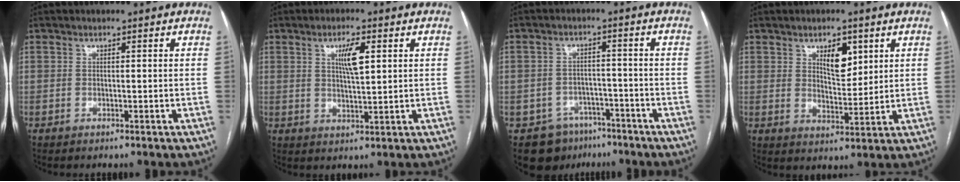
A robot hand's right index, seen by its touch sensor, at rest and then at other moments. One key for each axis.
{"total": 4.9, "fx": 1.7, "fy": 0.8, "fz": 4.5, "tx": -0.081, "ty": 0.001, "tz": 0.033}
{"total": 7.9, "fx": -5.2, "fy": 5.9, "fz": 1.0, "tx": -0.009, "ty": 0.018, "tz": -0.071}
{"total": 5.6, "fx": 2.7, "fy": 2.4, "fz": 4.3, "tx": -0.071, "ty": -0.003, "tz": 0.050}